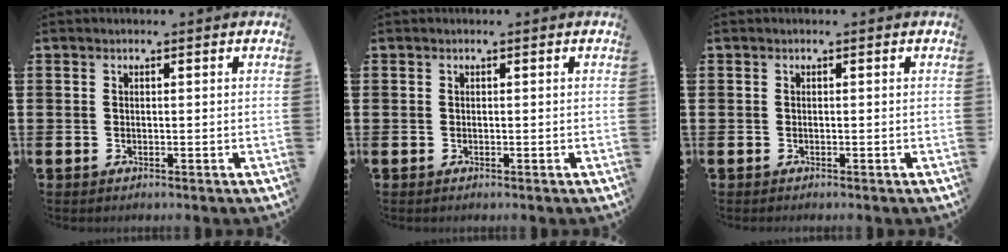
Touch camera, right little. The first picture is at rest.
{"total": 0.0}
{"total": 0.0}